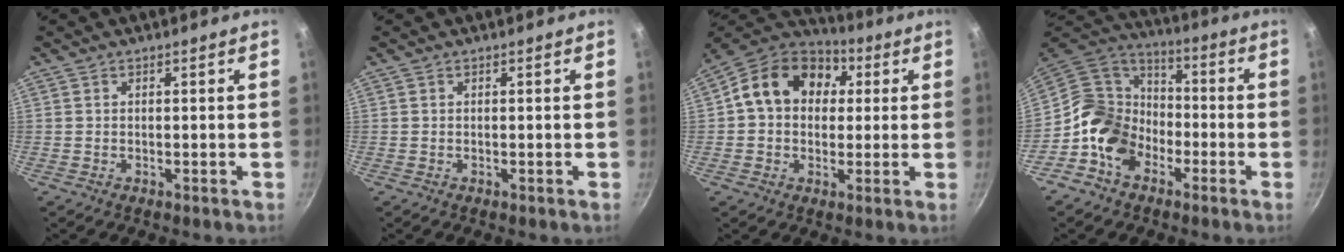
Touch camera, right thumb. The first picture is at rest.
{"total": 0.0}
{"total": 15.0, "force": [2.4, 11.8, 8.9], "torque": [-0.127, 0.029, 0.029]}
{"total": 13.9, "force": [-5.6, 10.3, 7.3], "torque": [-0.119, 0.062, -0.119]}